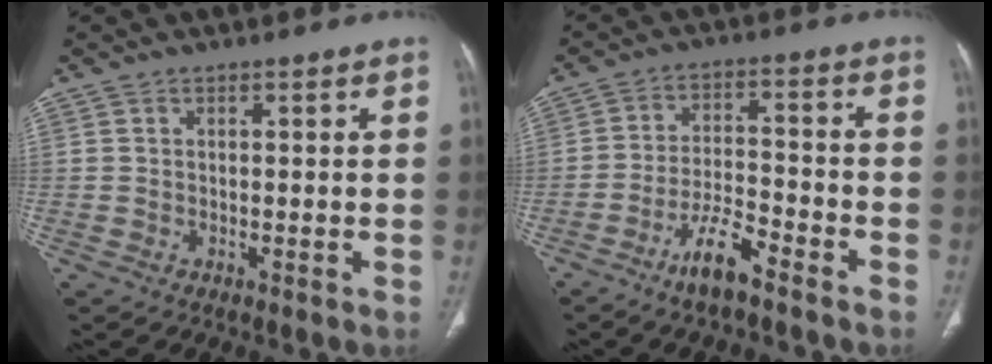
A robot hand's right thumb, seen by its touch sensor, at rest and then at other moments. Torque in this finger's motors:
{"motor_torque": [1.57, 0.54, 0.62, -1.08, 0.31]}